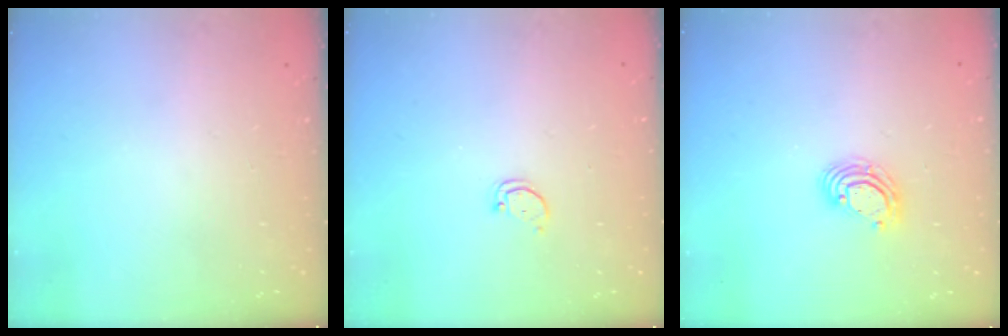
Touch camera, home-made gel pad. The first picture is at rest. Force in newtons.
{"total": 1.8, "press": 1.8, "slide": 0.1}
{"total": 6.8, "press": 6.7, "slide": 0.8}